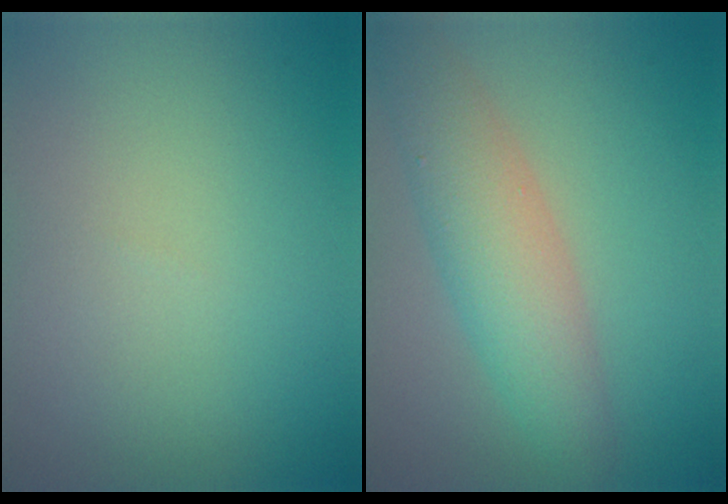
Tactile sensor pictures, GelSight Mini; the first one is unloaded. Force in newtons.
{"total": 5.0, "press": 5.0, "slide": 0.1}